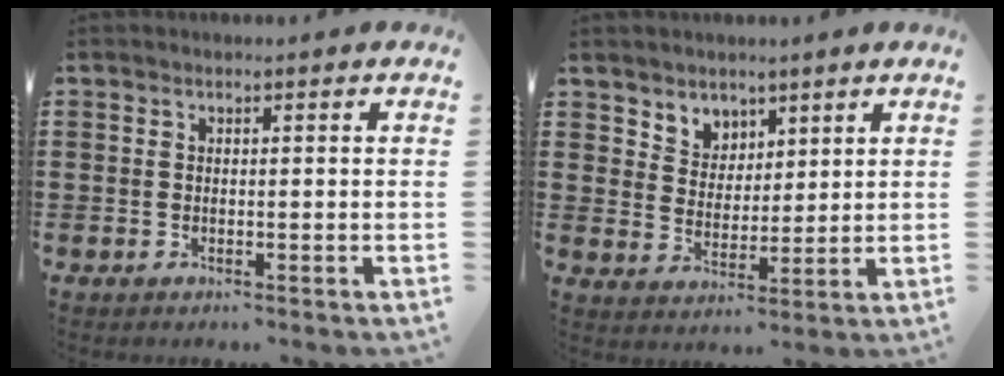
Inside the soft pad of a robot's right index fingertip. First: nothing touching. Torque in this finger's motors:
{"motor_torque": [0.56, 0.49, 0.04, 0.03]}